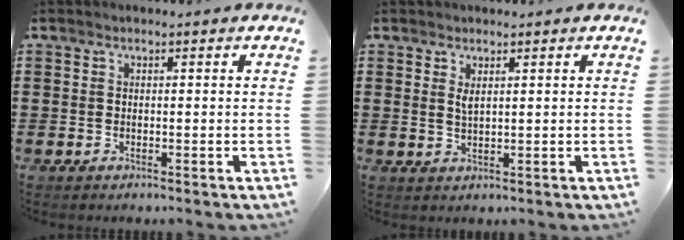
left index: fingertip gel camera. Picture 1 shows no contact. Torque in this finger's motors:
{"motor_torque": [-0.13, 0.36, 0.11, 0.06]}